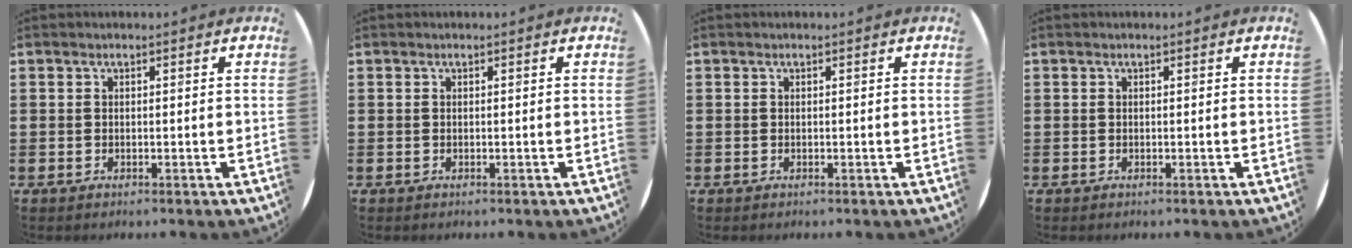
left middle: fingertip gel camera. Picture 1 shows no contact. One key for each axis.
{"total": 0.0}
{"total": 0.0}
{"total": 0.0}